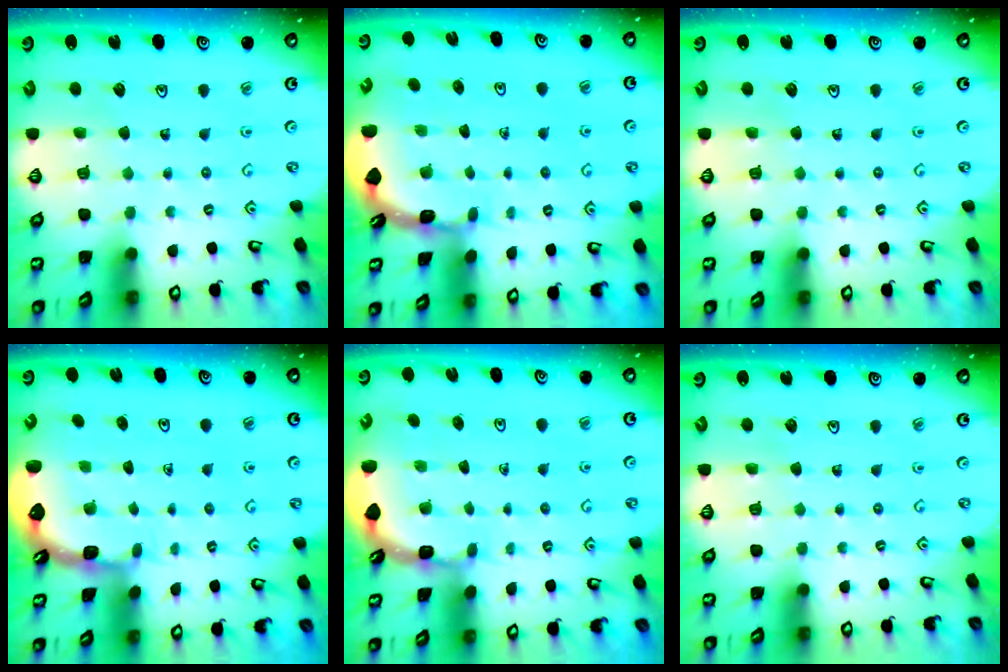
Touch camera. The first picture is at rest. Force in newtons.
{"total": 1.7, "press": 1.6, "slide": 0.1}
{"total": 0.0}
{"total": 1.2, "press": 1.2, "slide": 0.1}
{"total": 1.5, "press": 1.5, "slide": 0.1}
{"total": 0.0}